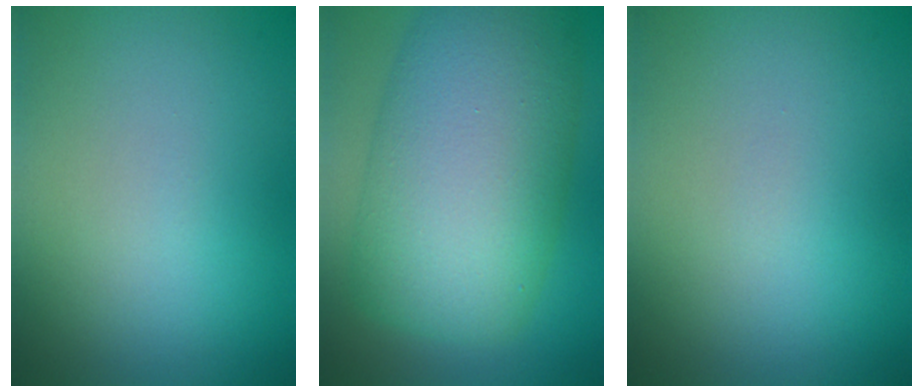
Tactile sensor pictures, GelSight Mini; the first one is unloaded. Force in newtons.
{"total": 12.8, "press": 12.8, "slide": 0.5}
{"total": 0.0}